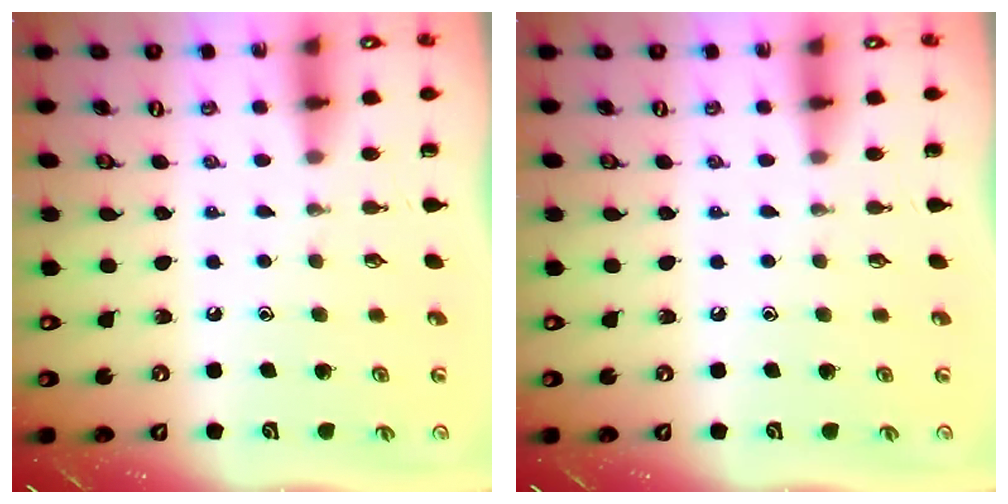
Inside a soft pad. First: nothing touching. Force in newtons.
{"total": 0.0}